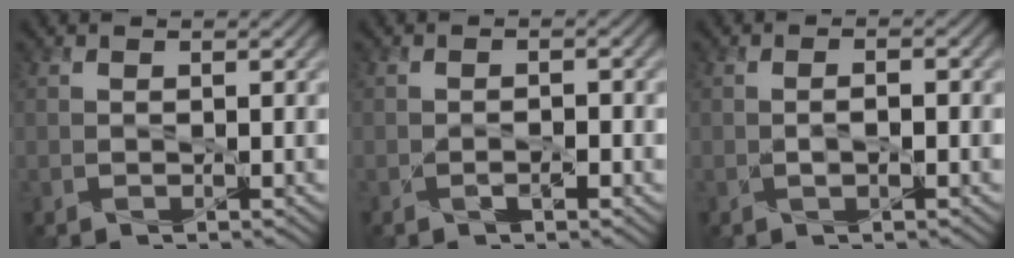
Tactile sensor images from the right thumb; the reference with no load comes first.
{"total": 1.6, "force": [-1.0, 0.6, 1.1], "torque": [-0.004, 0.000, -0.017]}
{"total": 1.2, "force": [-0.6, 0.0, 1.0], "torque": [-0.004, 0.004, -0.012]}